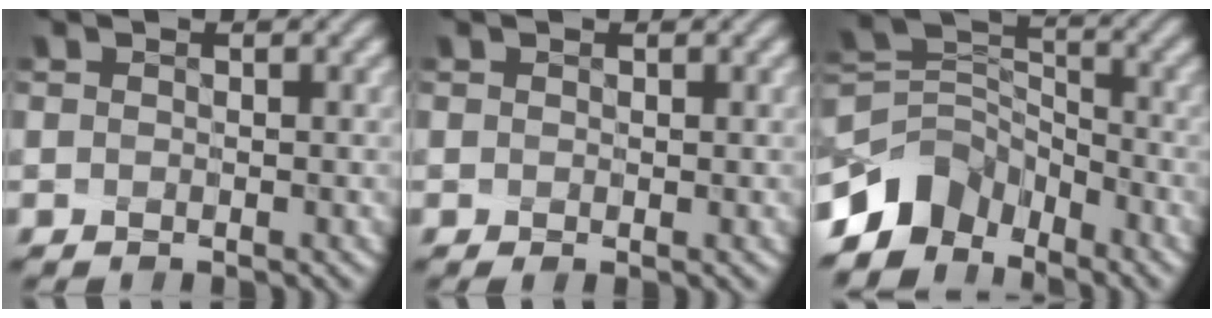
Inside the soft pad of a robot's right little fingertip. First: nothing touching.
{"total": 0.8, "force": [0.1, 0.4, 0.7], "torque": [-0.007, -0.002, 0.003]}
{"total": 6.0, "force": [-4.4, 3.7, 1.6], "torque": [-0.015, 0.005, -0.090]}